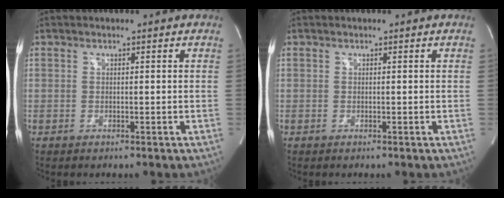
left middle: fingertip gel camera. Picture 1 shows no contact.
{"total": 0.0}